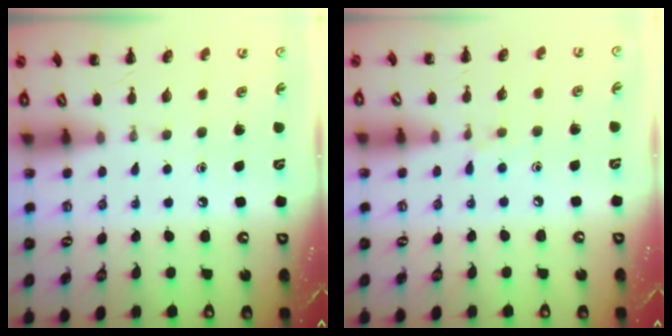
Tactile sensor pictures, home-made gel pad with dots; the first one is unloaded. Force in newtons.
{"total": 5.0, "press": 4.7, "slide": 1.9}